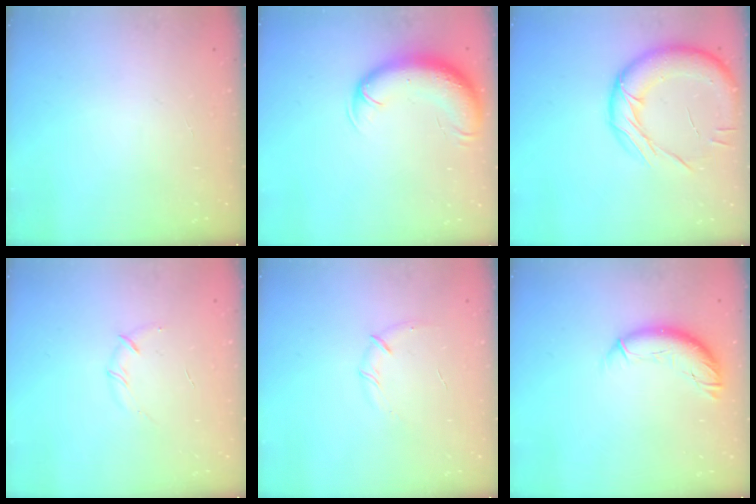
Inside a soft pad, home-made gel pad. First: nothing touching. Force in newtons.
{"total": 12.6, "press": 12.1, "slide": 3.3}
{"total": 17.3, "press": 17.2, "slide": 1.6}
{"total": 3.8, "press": 3.7, "slide": 1.0}
{"total": 8.0, "press": 7.7, "slide": 2.1}
{"total": 10.3, "press": 10.2, "slide": 1.2}